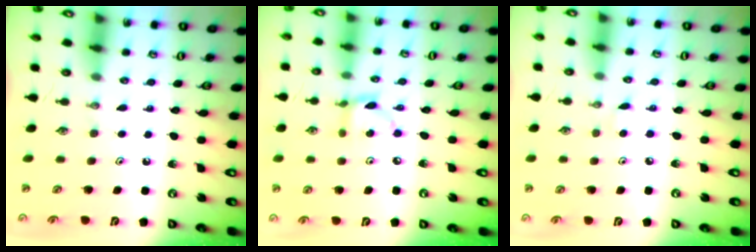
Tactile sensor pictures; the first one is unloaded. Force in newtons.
{"total": 4.0, "press": 4.0, "slide": 0.2}
{"total": 2.1, "press": 2.1, "slide": 0.3}